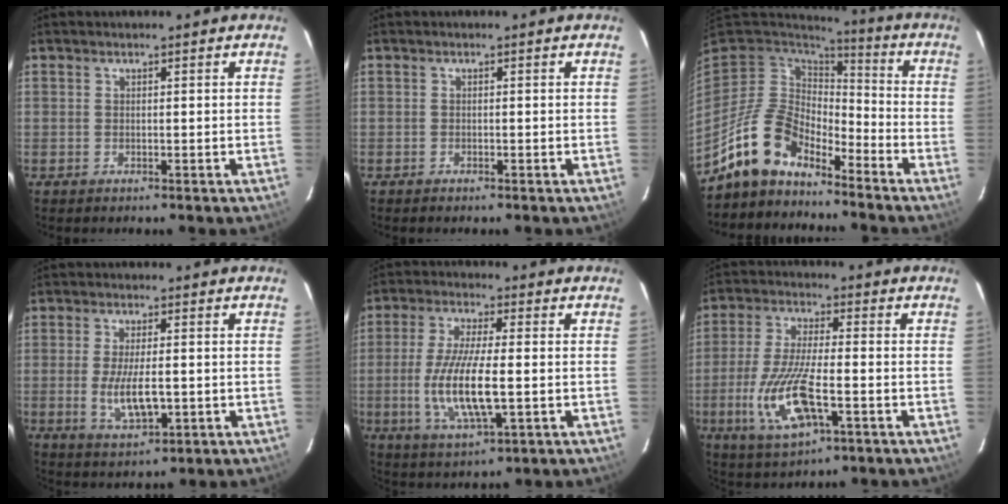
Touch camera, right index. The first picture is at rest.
{"total": 0.6, "force": [-0.6, 0.2, 0.1], "torque": [-0.006, -0.001, -0.011]}
{"total": 12.3, "force": [-10.2, 5.4, 4.3], "torque": [-0.092, 0.018, -0.193]}
{"total": 7.5, "force": [-1.3, 2.6, 7.0], "torque": [-0.139, -0.013, -0.019]}
{"total": 12.4, "force": [-2.1, 3.0, 11.9], "torque": [-0.241, -0.013, -0.040]}
{"total": 13.4, "force": [-4.4, 4.2, 11.9], "torque": [-0.255, -0.016, -0.080]}